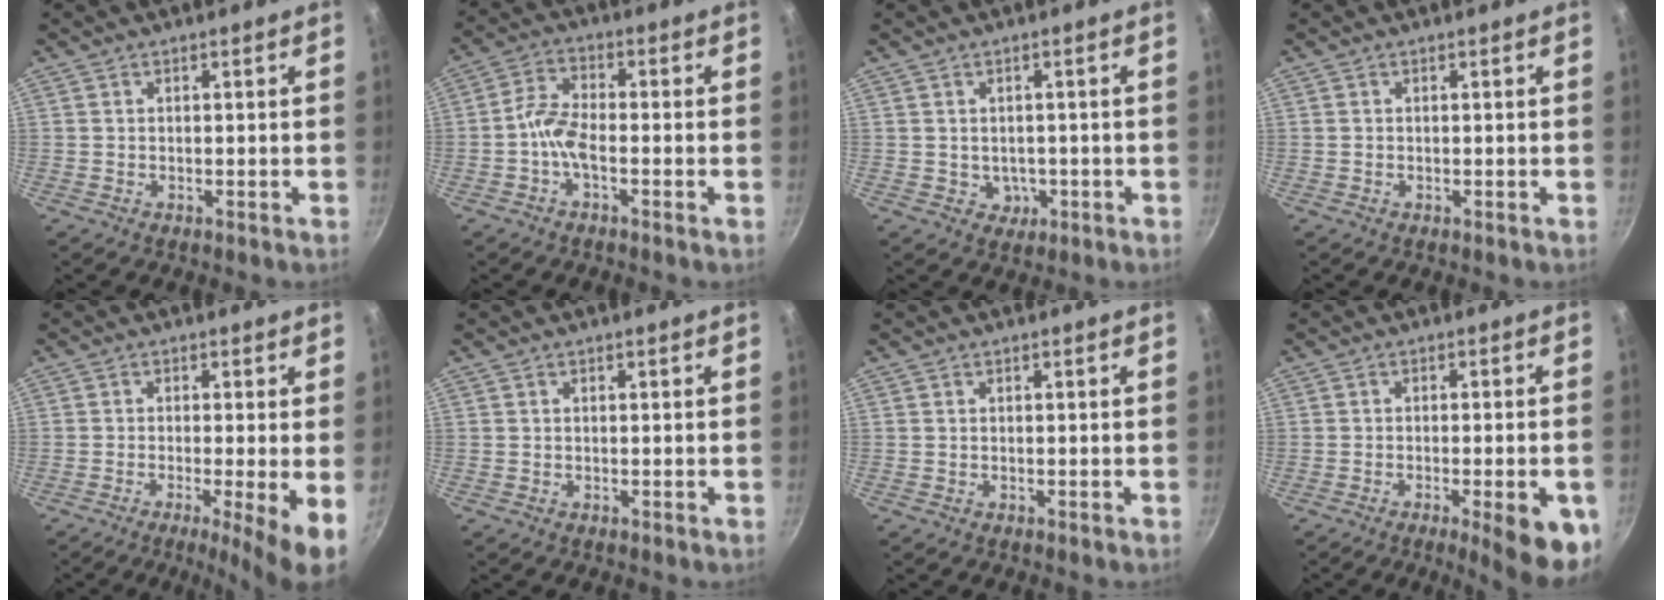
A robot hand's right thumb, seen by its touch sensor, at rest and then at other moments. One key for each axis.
{"total": 6.2, "fx": -1.8, "fy": 2.7, "fz": 5.3, "tx": -0.110, "ty": 0.016, "tz": -0.043}
{"total": 2.9, "fx": -0.6, "fy": 2.6, "fz": 1.2, "tx": -0.001, "ty": 0.003, "tz": -0.002}
{"total": 0.0}
{"total": 8.4, "fx": -2.7, "fy": 1.1, "fz": 7.9, "tx": -0.126, "ty": -0.019, "tz": -0.045}
{"total": 0.0}
{"total": 0.0}
{"total": 11.4, "fx": -4.9, "fy": 2.9, "fz": 10.0, "tx": -0.106, "ty": 0.002, "tz": -0.057}